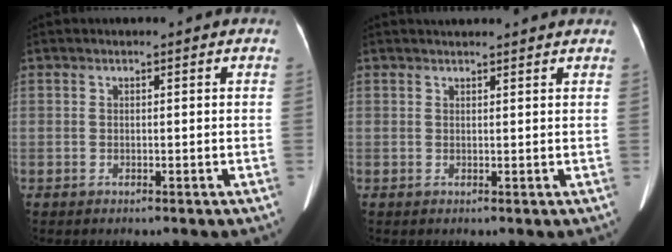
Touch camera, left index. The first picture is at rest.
{"total": 5.7, "force": [5.4, 0.2, 1.6], "torque": [-0.020, 0.030, 0.061]}